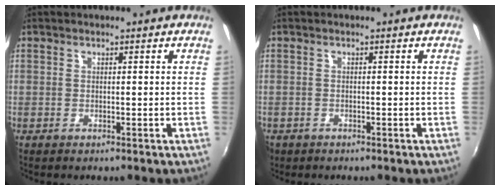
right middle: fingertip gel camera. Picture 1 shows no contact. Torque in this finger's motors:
{"motor_torque": [-0.17, -0.79, 0.14, 0.07]}